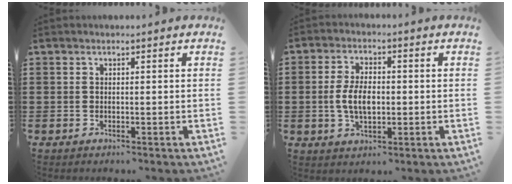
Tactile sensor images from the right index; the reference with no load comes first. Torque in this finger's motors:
{"motor_torque": [1.52, -0.48, 0.77, 0.16]}